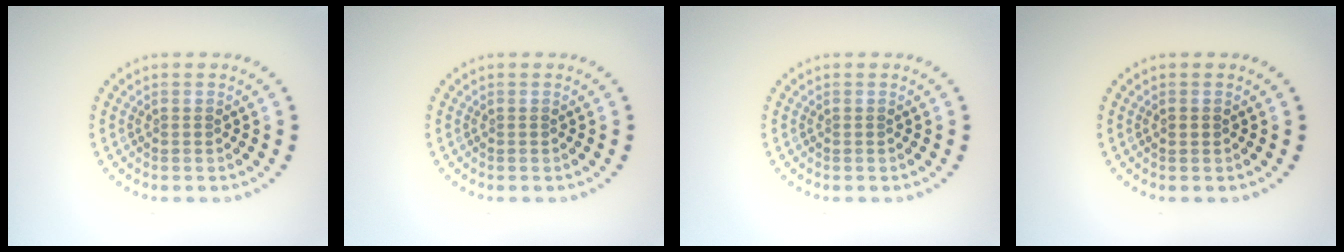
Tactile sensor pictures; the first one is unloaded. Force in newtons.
{"total": 0.0}
{"total": 0.0}
{"total": 0.9, "press": 0.9, "slide": 0.1}